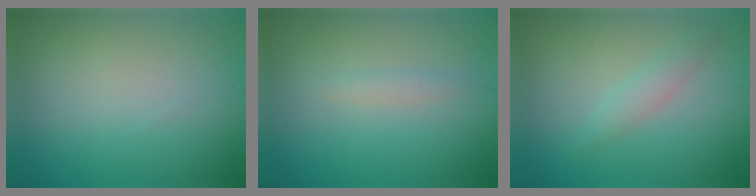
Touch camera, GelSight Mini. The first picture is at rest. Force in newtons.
{"total": 0.9, "press": 0.9, "slide": 0.0}
{"total": 1.6, "press": 1.6, "slide": 0.2}